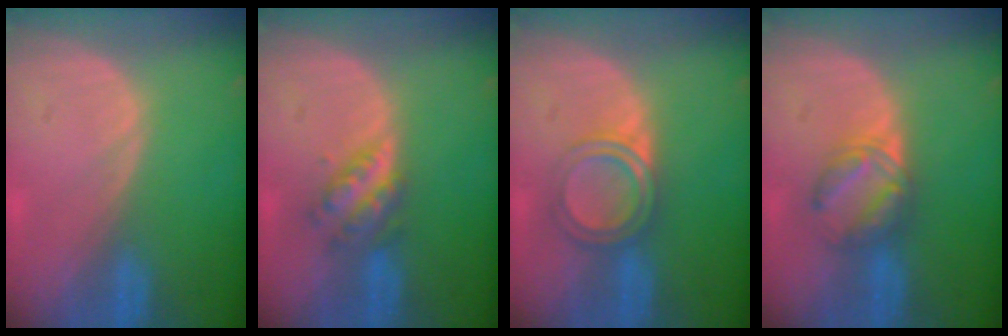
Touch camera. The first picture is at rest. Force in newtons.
{"total": 4.7, "press": 4.6, "slide": 1.2}
{"total": 4.6, "press": 4.6, "slide": 0.7}
{"total": 5.8, "press": 5.4, "slide": 2.2}